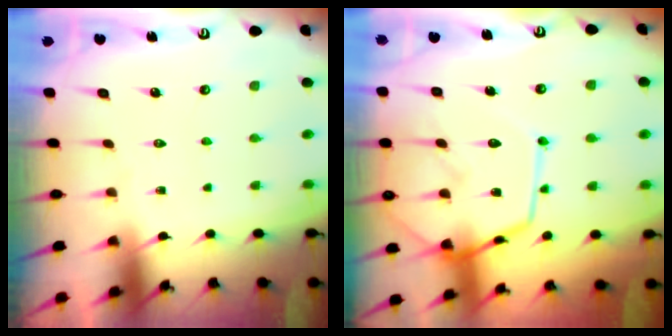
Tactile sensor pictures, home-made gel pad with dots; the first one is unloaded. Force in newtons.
{"total": 15.1, "press": 15.0, "slide": 1.6}